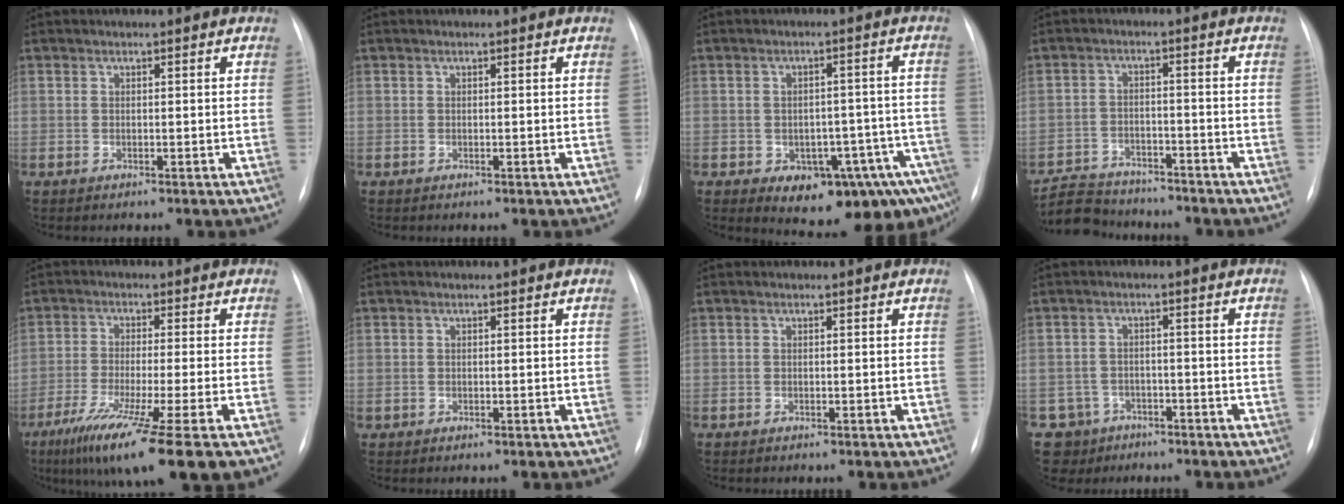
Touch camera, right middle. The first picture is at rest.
{"total": 0.0}
{"total": 12.9, "force": [-6.9, 5.6, 9.3], "torque": [-0.090, 0.023, -0.081]}
{"total": 9.0, "force": [-8.4, 3.0, 1.6], "torque": [-0.032, 0.007, -0.130]}
{"total": 14.0, "force": [-8.4, -0.7, 11.1], "torque": [-0.177, -0.048, -0.136]}
{"total": 0.0}
{"total": 0.0}
{"total": 6.1, "force": [-3.8, 4.8, -0.4], "torque": [0.007, 0.010, -0.057]}